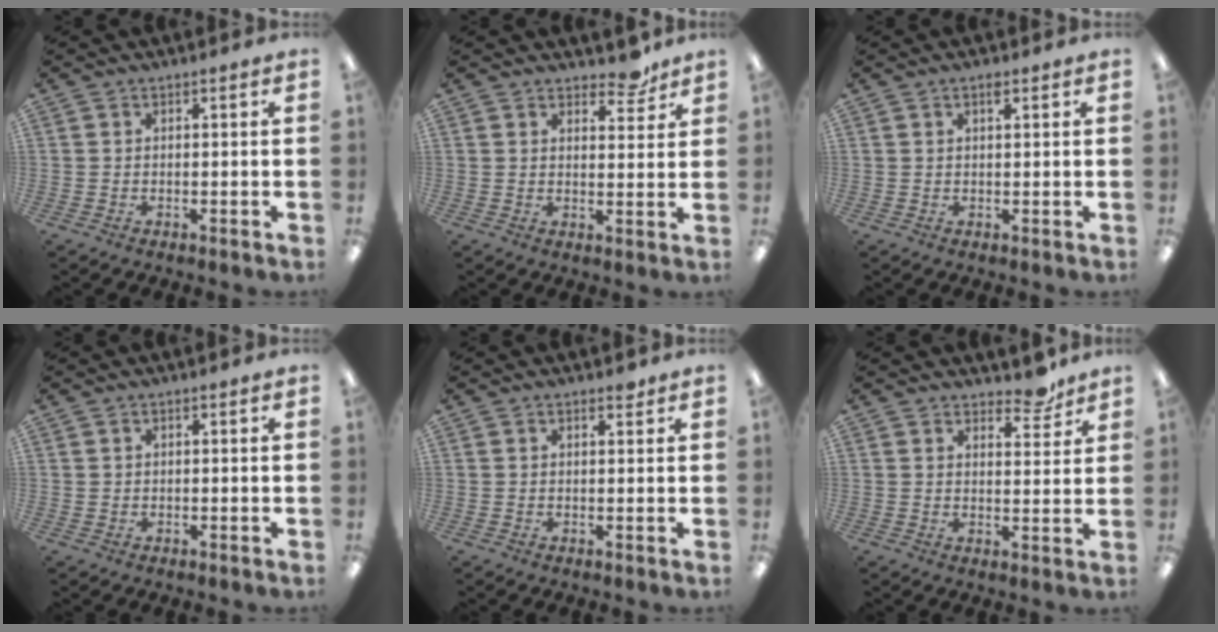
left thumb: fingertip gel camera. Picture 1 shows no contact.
{"total": 5.9, "force": [4.8, 2.4, 2.4], "torque": [-0.009, -0.033, 0.079]}
{"total": 1.6, "force": [1.0, 0.6, 1.0], "torque": [-0.015, -0.001, 0.016]}
{"total": 0.7, "force": [0.3, 0.6, 0.0], "torque": [0.001, 0.005, 0.005]}
{"total": 1.5, "force": [1.2, 0.6, 0.7], "torque": [0.001, -0.006, 0.018]}
{"total": 6.3, "force": [5.2, 2.5, 2.6], "torque": [-0.015, -0.036, 0.087]}